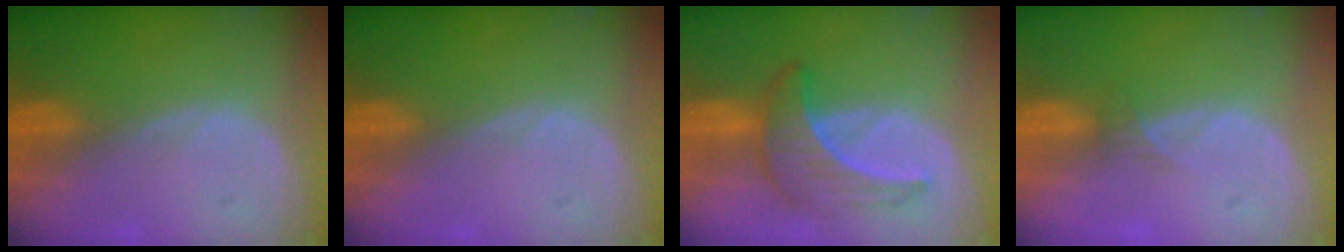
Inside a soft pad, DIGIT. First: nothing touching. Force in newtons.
{"total": 0.0}
{"total": 6.5, "press": 6.4, "slide": 1.0}
{"total": 1.3, "press": 1.0, "slide": 0.8}